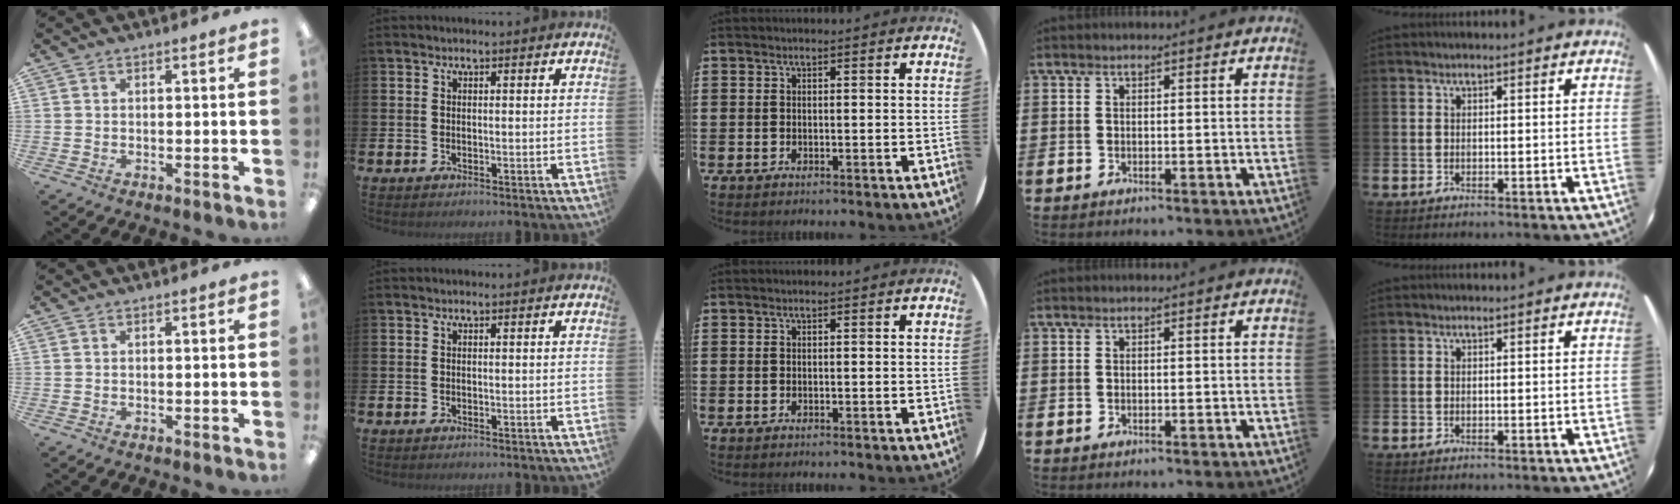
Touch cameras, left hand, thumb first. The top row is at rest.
{}